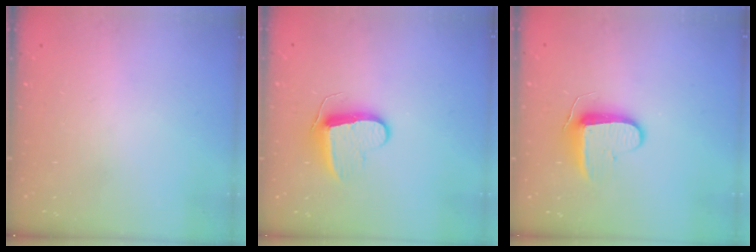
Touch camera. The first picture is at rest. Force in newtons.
{"total": 9.9, "press": 9.9, "slide": 0.2}
{"total": 8.9, "press": 8.8, "slide": 1.1}